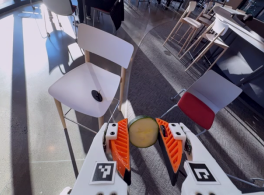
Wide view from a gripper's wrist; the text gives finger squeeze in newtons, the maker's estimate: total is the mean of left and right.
{"total": 9.1, "left": 9.1, "right": 9.2}